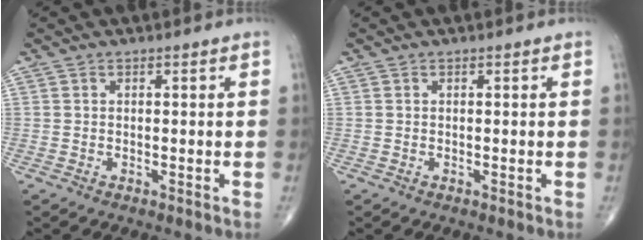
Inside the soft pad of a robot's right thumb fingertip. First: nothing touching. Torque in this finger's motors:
{"motor_torque": [0.00, 0.00, 0.08, 0.08, 0.01]}